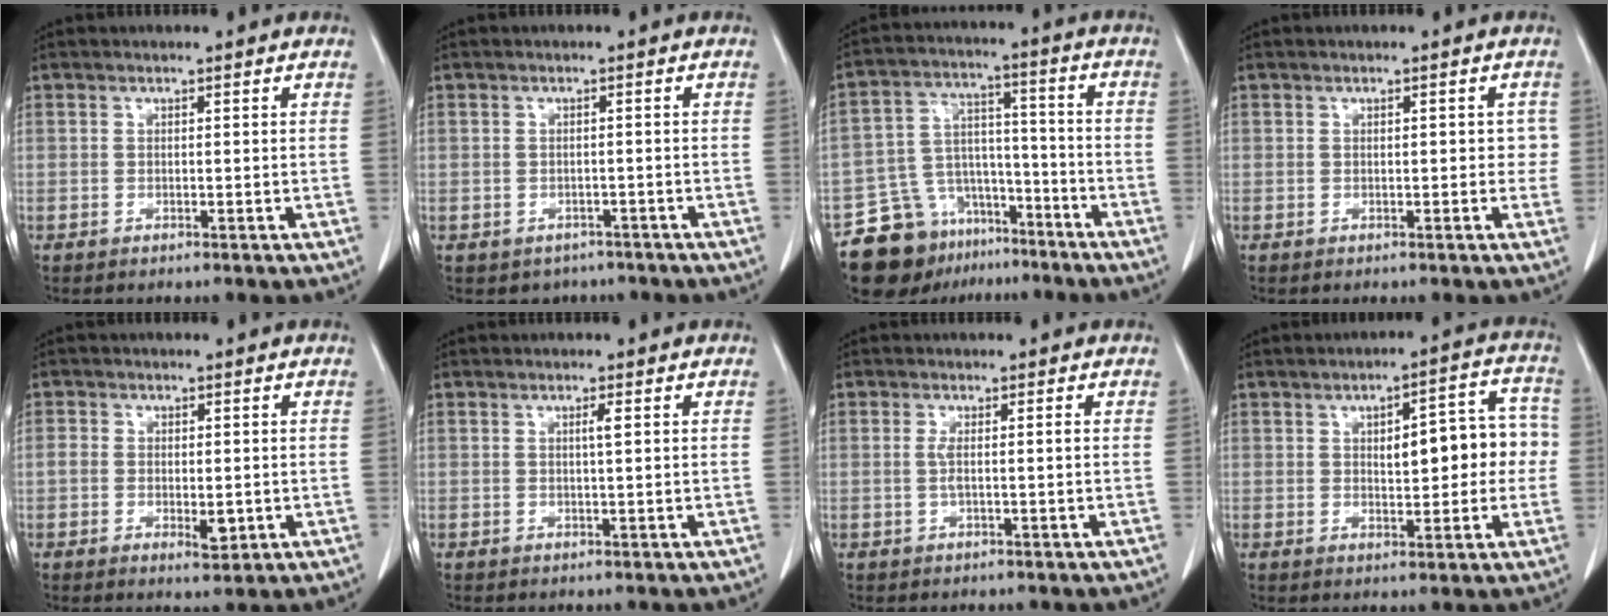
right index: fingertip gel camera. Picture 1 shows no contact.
{"total": 3.3, "force": [-2.4, 2.3, 0.3], "torque": [-0.003, 0.010, -0.028]}
{"total": 13.4, "force": [-9.7, 8.1, 4.3], "torque": [-0.075, 0.051, -0.158]}
{"total": 2.4, "force": [0.1, 1.4, 1.9], "torque": [-0.013, 0.009, 0.000]}
{"total": 4.1, "force": [-0.7, 2.2, 3.3], "torque": [-0.048, -0.001, -0.005]}
{"total": 1.1, "force": [0.3, -0.1, 1.0], "torque": [-0.019, 0.001, 0.004]}
{"total": 1.5, "force": [0.0, -0.1, 1.5], "torque": [-0.030, 0.001, 0.000]}
{"total": 9.8, "force": [0.7, 3.8, 9.0], "torque": [-0.109, 0.036, 0.014]}